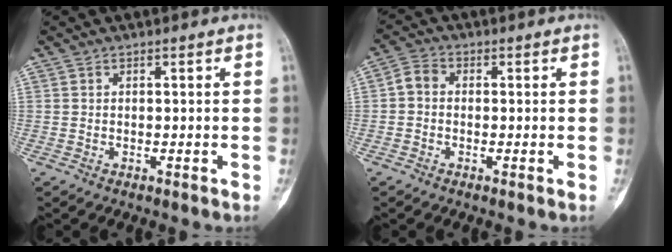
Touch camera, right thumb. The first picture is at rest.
{"total": 3.3, "force": [-0.3, 2.5, 2.0], "torque": [-0.030, 0.010, -0.018]}